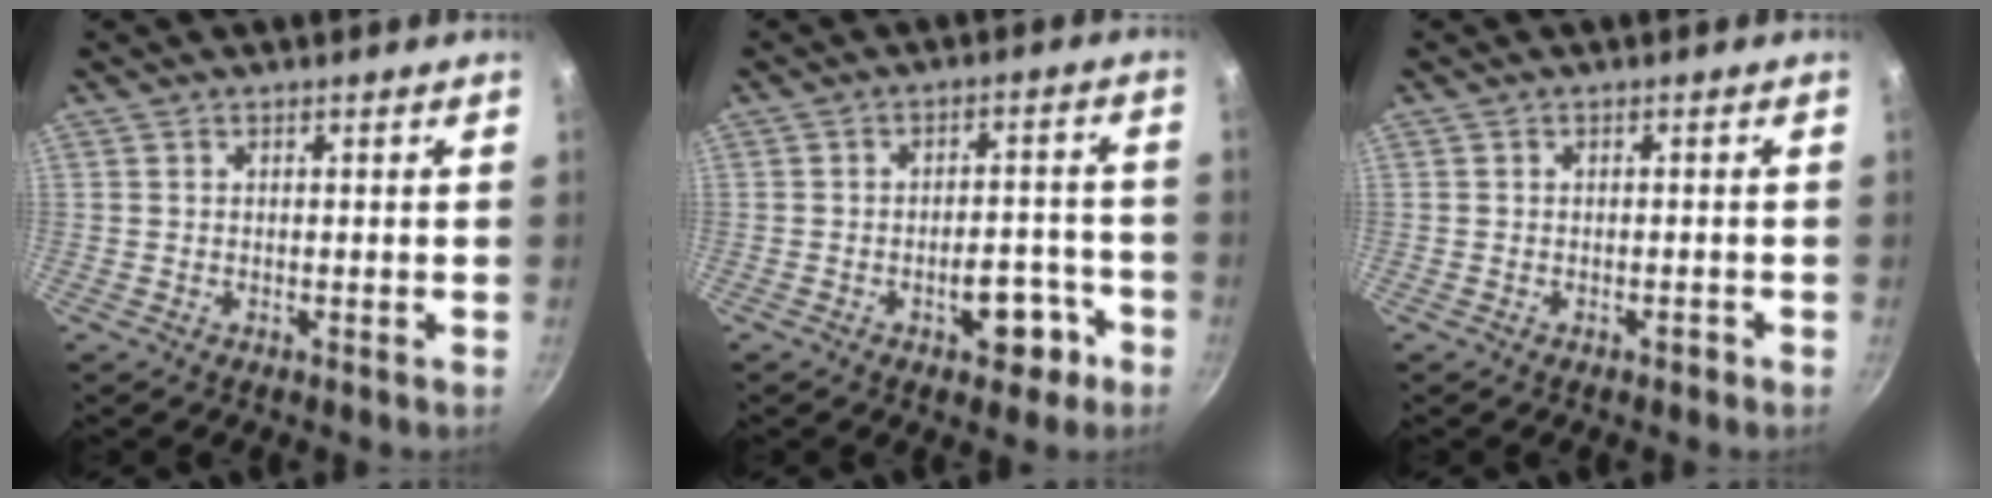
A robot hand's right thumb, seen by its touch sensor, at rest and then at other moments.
{"total": 8.0, "force": [-3.8, 4.2, 5.6], "torque": [-0.047, 0.036, -0.044]}
{"total": 1.0, "force": [-0.7, 0.5, 0.5], "torque": [-0.003, 0.012, -0.005]}